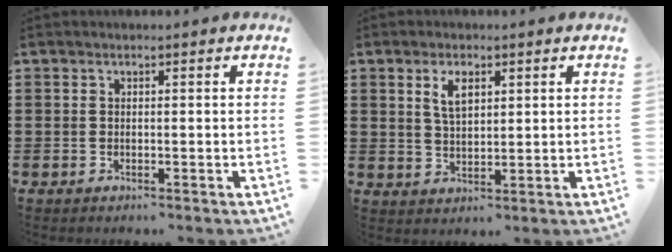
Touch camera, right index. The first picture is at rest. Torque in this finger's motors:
{"motor_torque": [1.10, 1.04, 0.45, 0.08]}